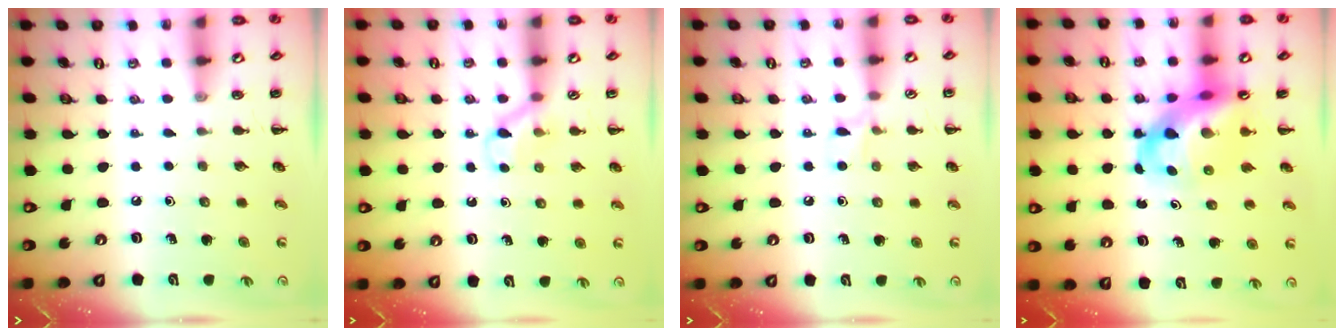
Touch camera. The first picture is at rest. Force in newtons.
{"total": 4.9, "press": 4.6, "slide": 1.6}
{"total": 4.9, "press": 4.5, "slide": 1.8}
{"total": 12.6, "press": 12.1, "slide": 3.4}